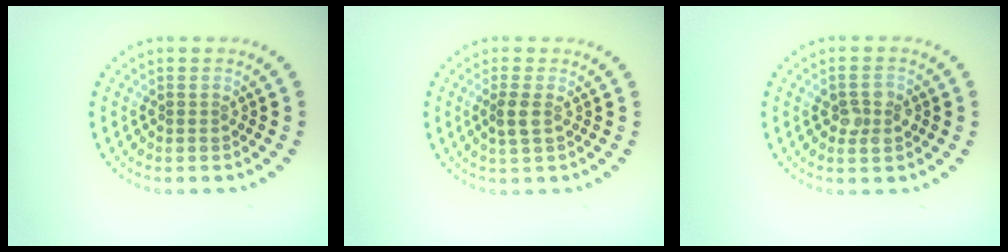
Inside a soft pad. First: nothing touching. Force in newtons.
{"total": 1.4, "press": 1.3, "slide": 0.6}
{"total": 2.1, "press": 2.1, "slide": 0.1}